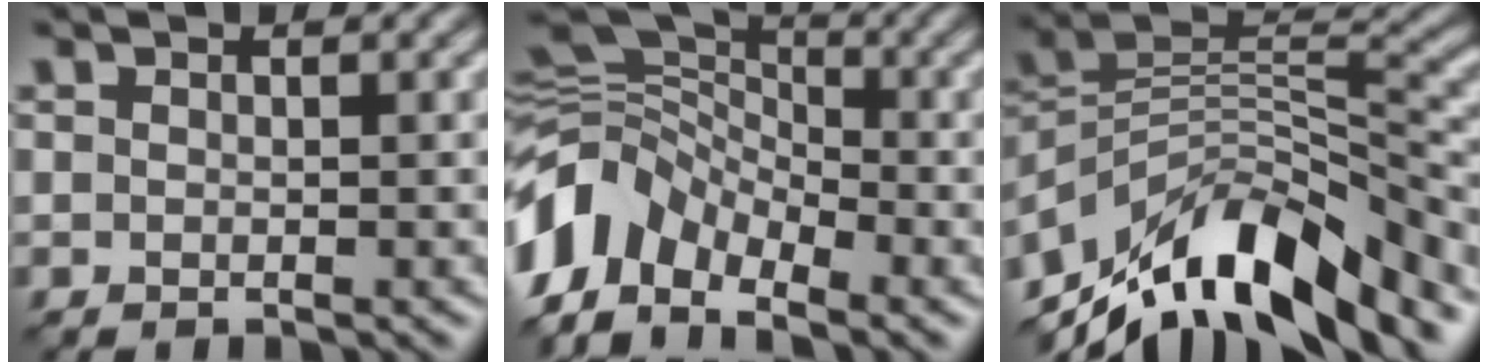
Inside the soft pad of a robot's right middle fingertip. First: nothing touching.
{"total": 7.4, "force": [-4.5, 4.2, 4.1], "torque": [-0.082, 0.003, -0.102]}
{"total": 11.6, "force": [-8.8, 3.3, 6.8], "torque": [-0.124, 0.020, -0.165]}